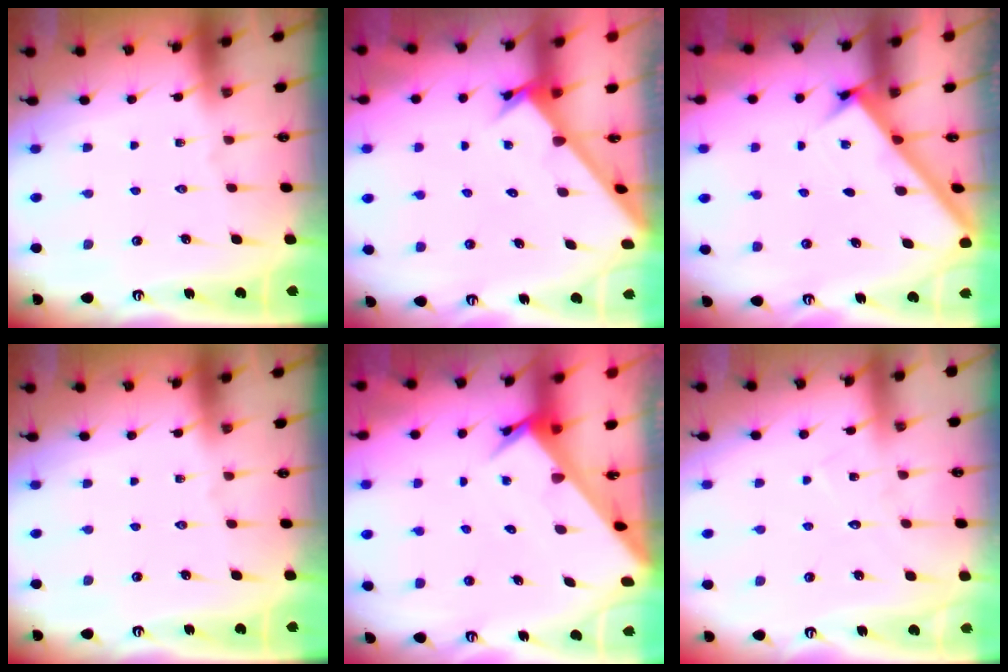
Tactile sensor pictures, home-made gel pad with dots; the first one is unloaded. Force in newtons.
{"total": 2.2, "press": 2.2, "slide": 0.1}
{"total": 2.6, "press": 2.6, "slide": 0.3}
{"total": 0.0}
{"total": 3.6, "press": 3.6, "slide": 0.2}
{"total": 6.4, "press": 6.4, "slide": 0.2}